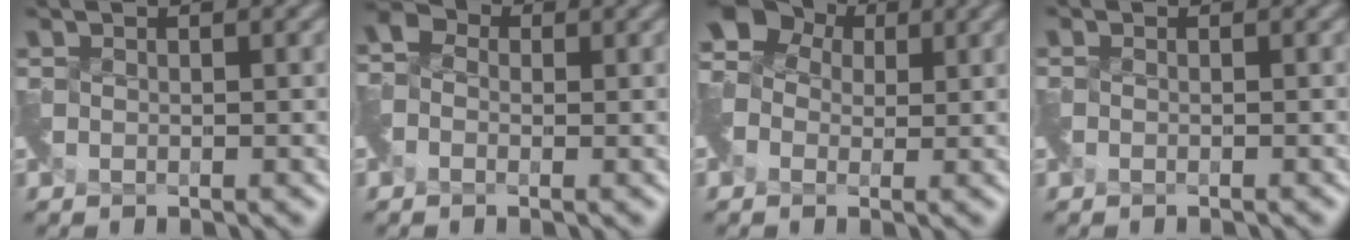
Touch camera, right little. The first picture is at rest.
{"total": 1.8, "force": [-1.3, 1.0, -0.8], "torque": [0.008, -0.002, -0.028]}
{"total": 4.7, "force": [0.2, 4.2, 2.0], "torque": [-0.041, 0.022, 0.002]}
{"total": 1.0, "force": [-0.9, -0.1, -0.4], "torque": [0.007, -0.011, -0.019]}